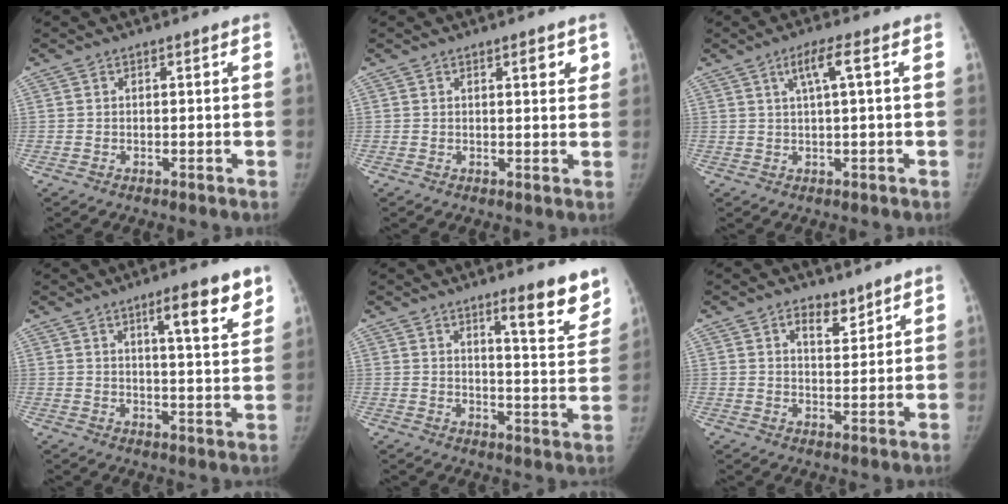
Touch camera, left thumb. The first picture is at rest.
{"total": 3.1, "force": [1.7, 1.0, 2.4], "torque": [-0.017, -0.007, 0.021]}
{"total": 4.4, "force": [1.5, 0.2, 4.1], "torque": [-0.085, 0.009, 0.031]}
{"total": 10.1, "force": [5.9, 1.9, 7.9], "torque": [-0.095, -0.032, 0.084]}
{"total": 10.7, "force": [7.3, 1.9, 7.6], "torque": [-0.069, -0.050, 0.101]}
{"total": 4.7, "force": [3.3, 2.3, 2.4], "torque": [-0.016, -0.022, 0.055]}